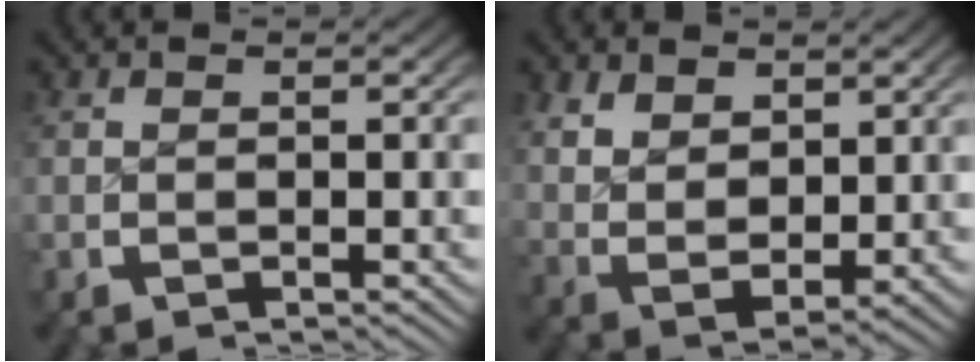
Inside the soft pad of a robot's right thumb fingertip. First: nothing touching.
{"total": 5.6, "force": [1.1, 4.0, 3.8], "torque": [-0.085, -0.030, 0.040]}